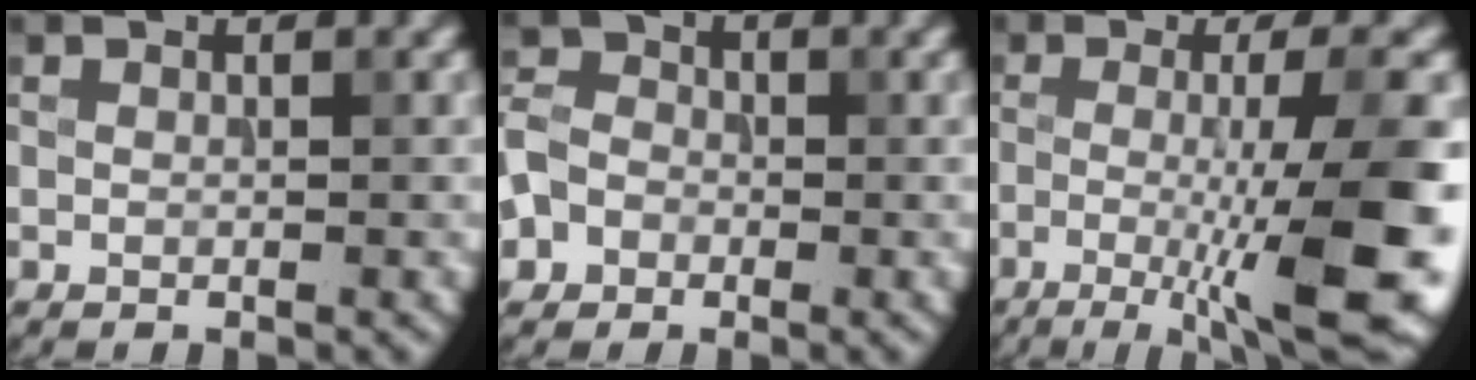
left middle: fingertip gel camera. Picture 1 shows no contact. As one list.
[{"total": 3.8, "force": [-1.4, 3.2, 1.3], "torque": [-0.023, 0.003, -0.036]}, {"total": 10.6, "force": [-2.8, 2.0, 10.0], "torque": [-0.136, -0.004, -0.050]}]